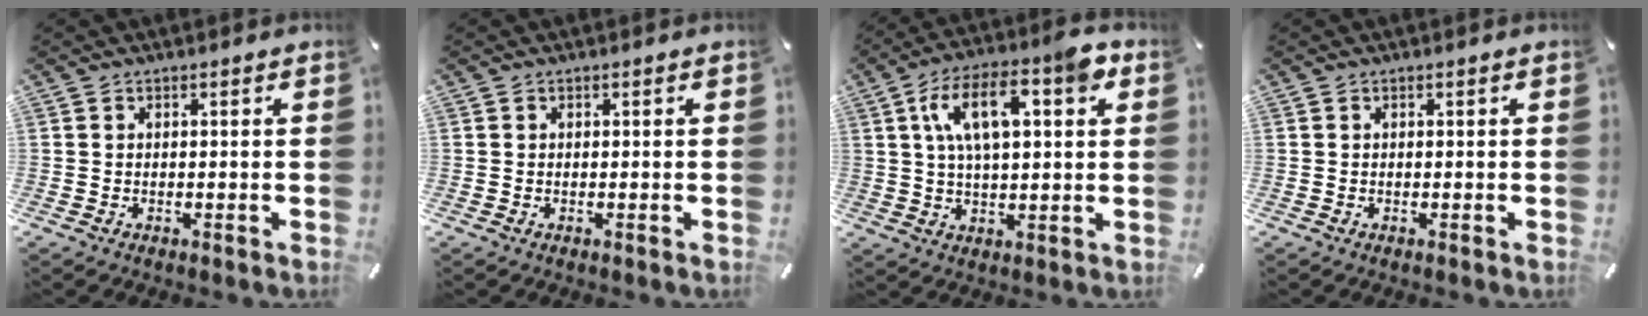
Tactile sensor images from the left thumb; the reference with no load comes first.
{"total": 0.0}
{"total": 14.0, "force": [5.1, 6.4, 11.4], "torque": [-0.190, 0.009, 0.087]}
{"total": 0.0}